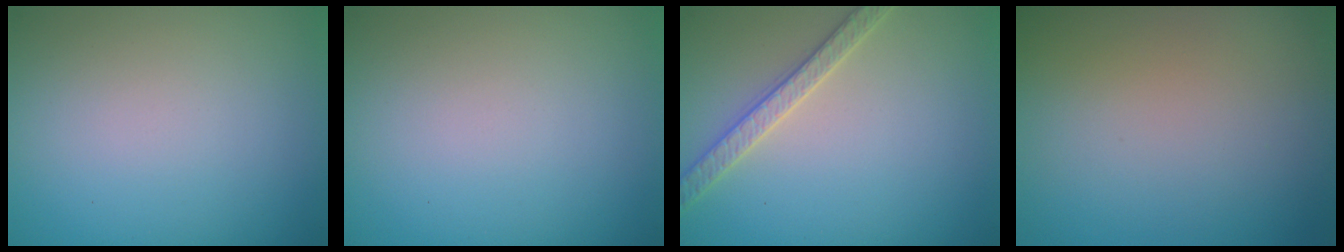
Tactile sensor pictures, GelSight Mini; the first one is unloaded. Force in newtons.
{"total": 0.0}
{"total": 2.7, "press": 2.7, "slide": 0.3}
{"total": 0.0}